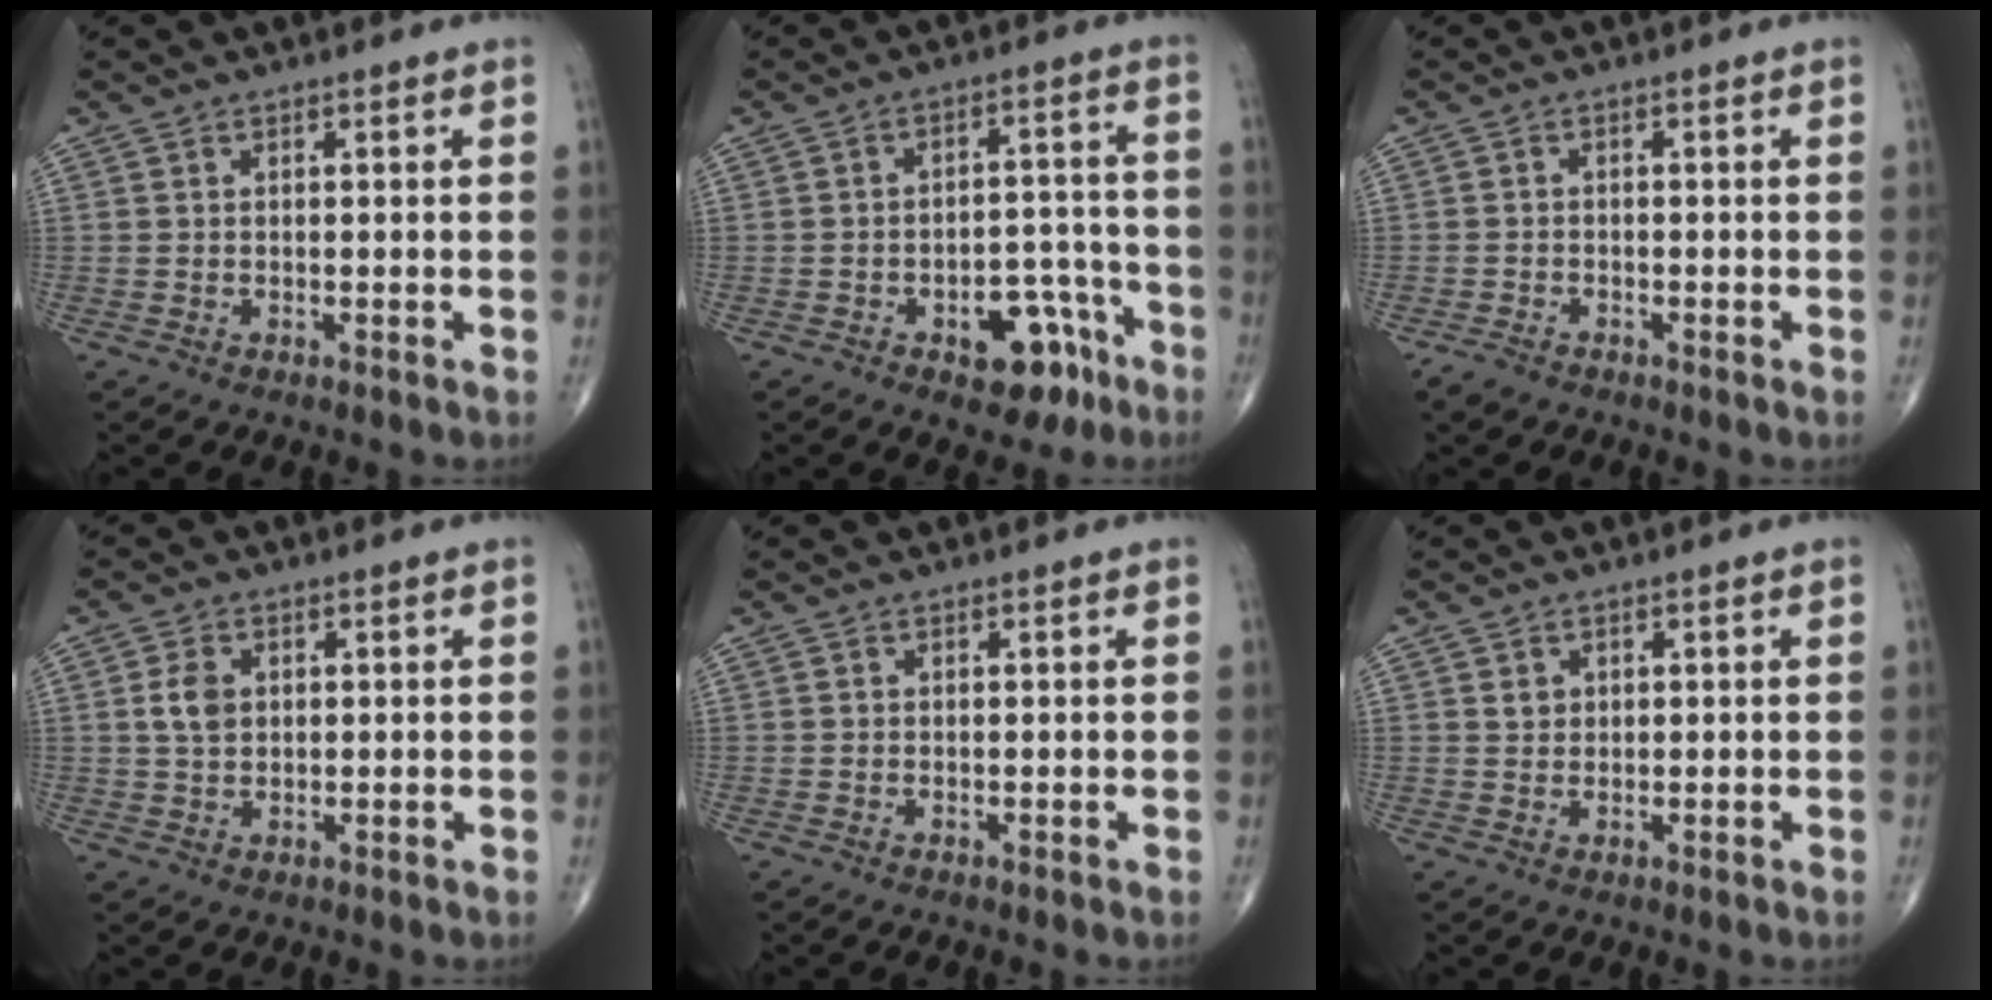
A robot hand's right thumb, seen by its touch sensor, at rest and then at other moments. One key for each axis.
{"total": 10.2, "fx": -5.4, "fy": 5.8, "fz": 6.4, "tx": -0.051, "ty": 0.051, "tz": -0.068}
{"total": 2.3, "fx": -1.8, "fy": 1.1, "fz": 0.9, "tx": -0.020, "ty": -0.001, "tz": -0.033}
{"total": 4.3, "fx": 0.9, "fy": 3.1, "fz": 2.9, "tx": -0.048, "ty": -0.002, "tz": 0.016}
{"total": 0.0}
{"total": 1.9, "fx": 0.8, "fy": 1.6, "fz": 0.7, "tx": -0.004, "ty": -0.005, "tz": 0.015}